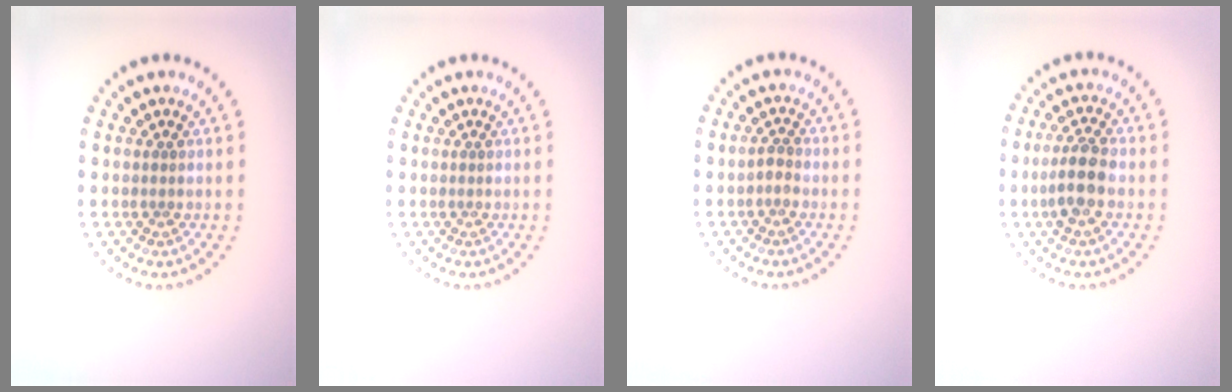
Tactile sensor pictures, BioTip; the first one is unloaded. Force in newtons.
{"total": 0.0}
{"total": 0.9, "press": 0.9, "slide": 0.2}
{"total": 3.5, "press": 3.4, "slide": 0.9}